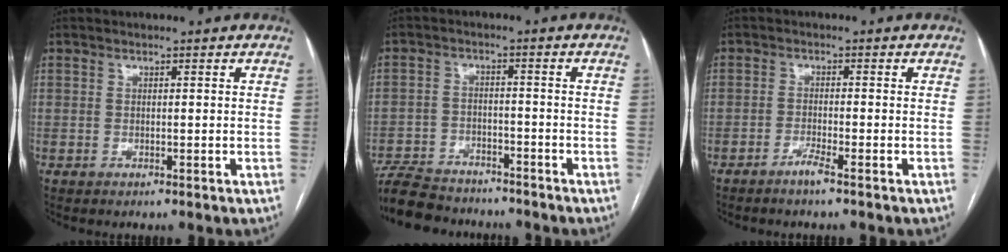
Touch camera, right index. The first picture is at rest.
{"total": 11.6, "force": [-10.2, 4.1, 3.6], "torque": [-0.072, 0.004, -0.159]}
{"total": 2.2, "force": [-1.8, -0.4, 1.3], "torque": [-0.033, -0.003, -0.037]}